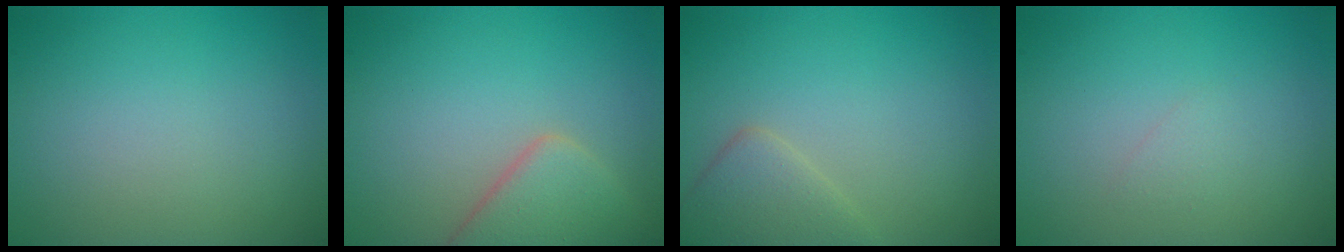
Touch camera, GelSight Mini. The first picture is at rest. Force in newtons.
{"total": 4.1, "press": 4.1, "slide": 0.1}
{"total": 2.7, "press": 2.7, "slide": 0.1}
{"total": 0.7, "press": 0.7, "slide": 0.1}